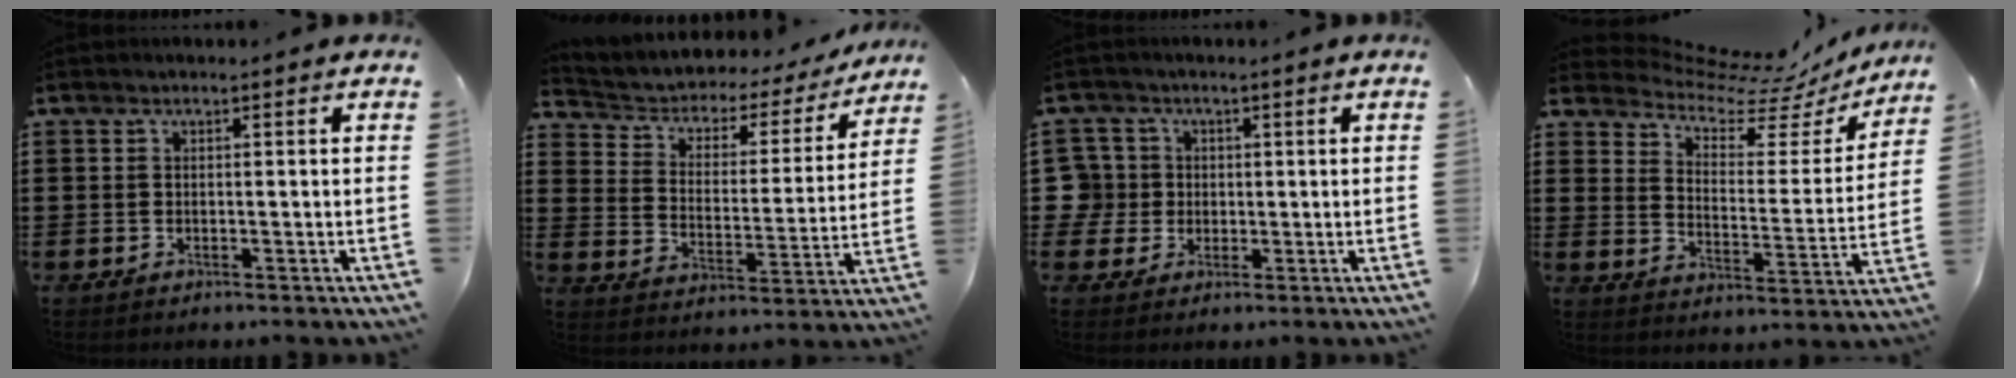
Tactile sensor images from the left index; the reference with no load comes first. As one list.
[{"total": 2.9, "force": [2.0, 1.9, 0.8], "torque": [-0.034, -0.019, 0.022]}, {"total": 5.0, "force": [0.4, 5.0, 0.6], "torque": [-0.051, 0.008, 0.002]}, {"total": 6.9, "force": [6.2, 2.1, 2.1], "torque": [-0.061, -0.052, 0.102]}]